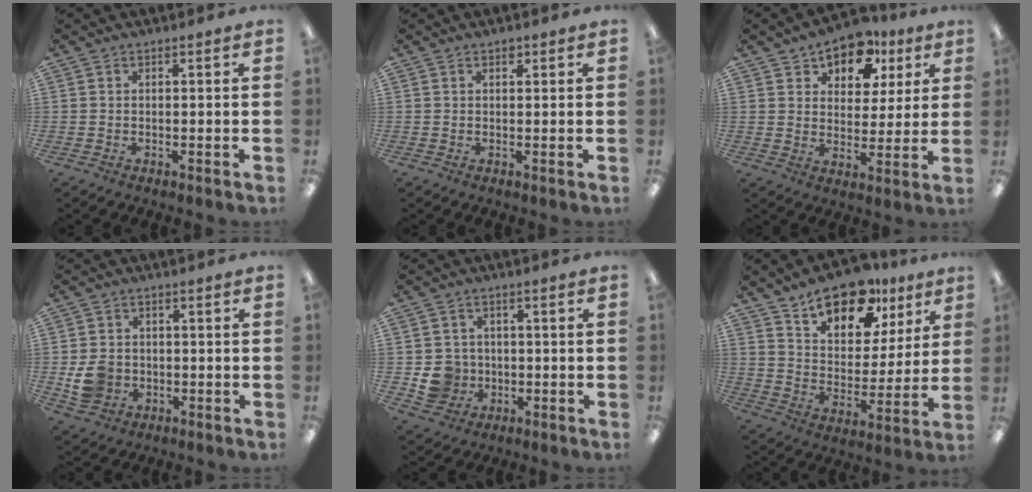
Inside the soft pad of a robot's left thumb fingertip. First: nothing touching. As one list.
[{"total": 1.7, "force": [1.1, 1.0, 0.9], "torque": [-0.002, -0.003, 0.015]}, {"total": 10.5, "force": [7.5, 6.2, 3.9], "torque": [-0.064, -0.041, 0.135]}, {"total": 6.5, "force": [-1.1, 5.7, 3.0], "torque": [-0.049, 0.008, -0.017]}, {"total": 7.2, "force": [-1.3, 6.8, 2.1], "torque": [-0.043, 0.012, -0.016]}, {"total": 16.0, "force": [11.8, 7.9, 7.4], "torque": [-0.114, -0.070, 0.208]}]